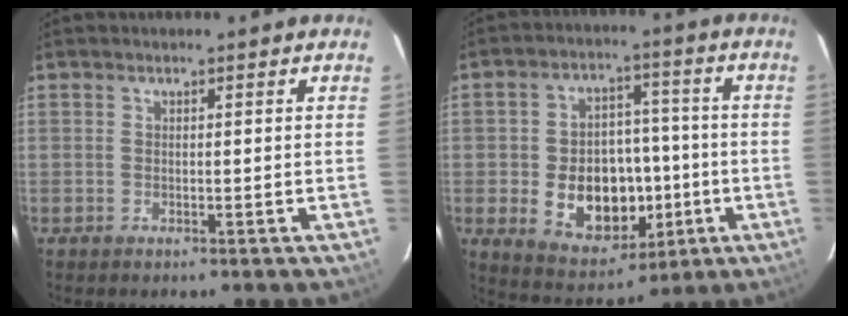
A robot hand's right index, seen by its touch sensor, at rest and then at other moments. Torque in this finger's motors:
{"motor_torque": [0.64, -0.26, 0.69, 0.08]}